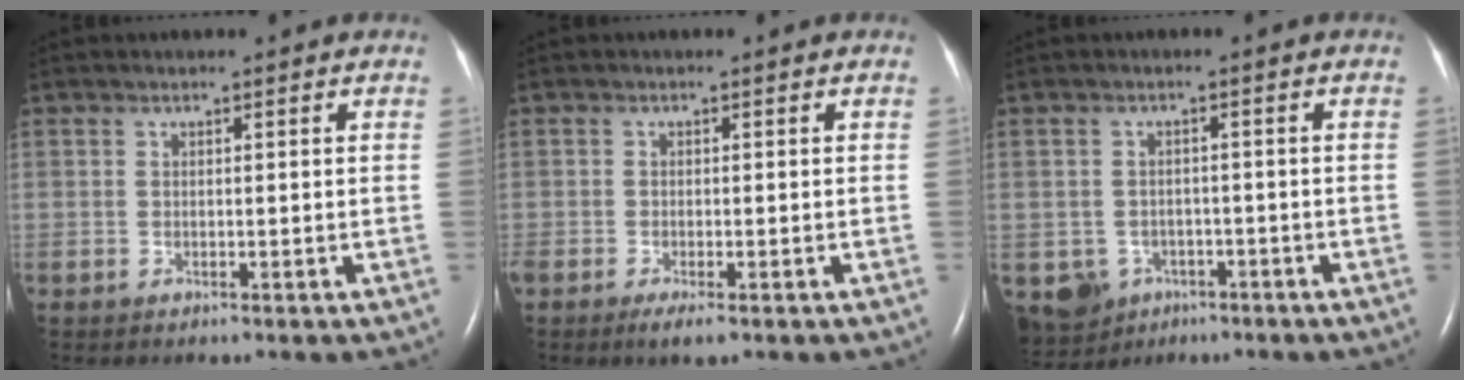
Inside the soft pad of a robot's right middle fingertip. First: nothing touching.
{"total": 2.2, "force": [-1.4, 0.5, 1.7], "torque": [-0.032, -0.005, -0.023]}
{"total": 6.7, "force": [-3.5, 5.6, 1.5], "torque": [-0.040, 0.003, -0.044]}